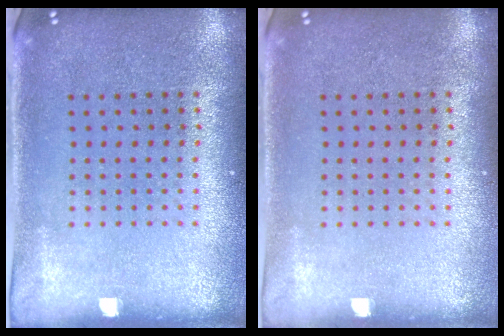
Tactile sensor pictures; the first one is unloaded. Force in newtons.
{"total": 0.0}